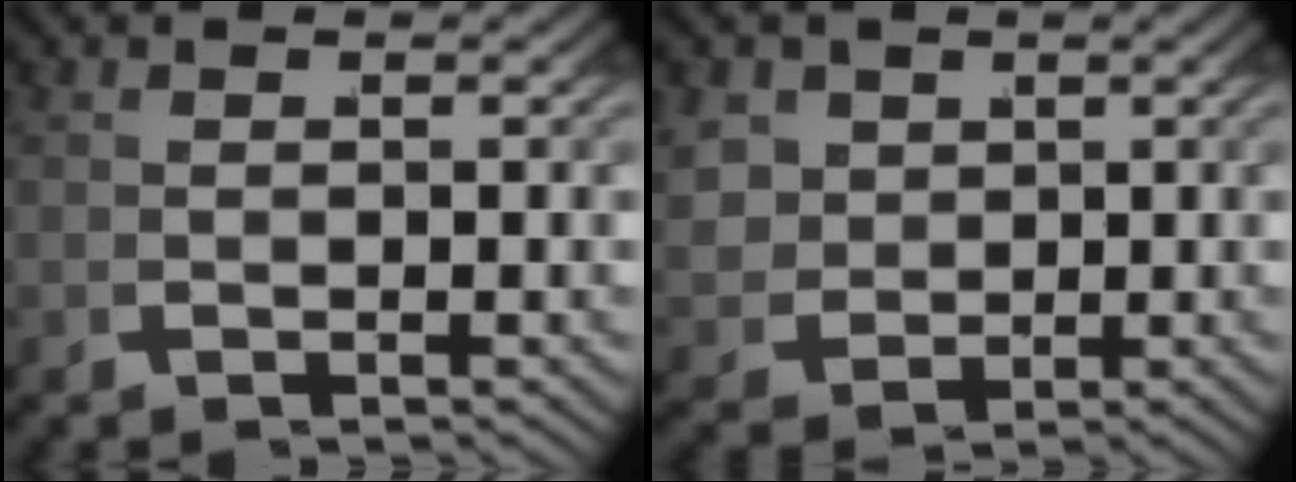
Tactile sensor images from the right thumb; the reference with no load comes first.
{"total": 5.5, "force": [0.8, 4.7, 2.9], "torque": [-0.082, -0.031, 0.029]}